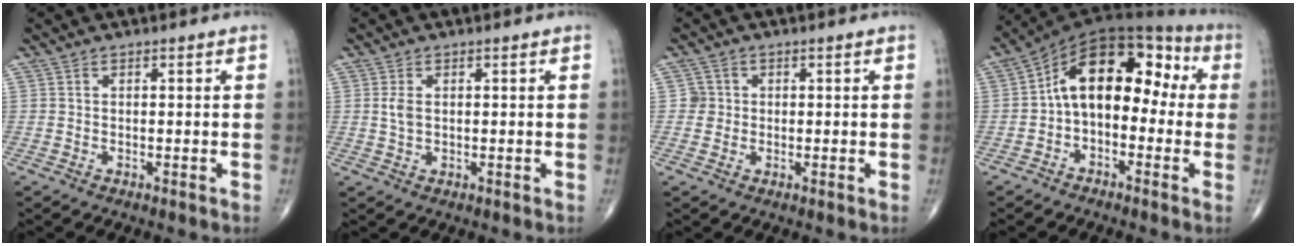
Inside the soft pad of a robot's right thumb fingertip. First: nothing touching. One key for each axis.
{"total": 2.3, "fx": 0.4, "fy": 1.3, "fz": 1.8, "tx": -0.041, "ty": 0.000, "tz": 0.010}
{"total": 2.2, "fx": 0.1, "fy": 2.2, "fz": 0.0, "tx": 0.016, "ty": 0.006, "tz": -0.002}
{"total": 14.1, "fx": -0.2, "fy": 9.0, "fz": 10.8, "tx": -0.133, "ty": 0.058, "tz": -0.021}